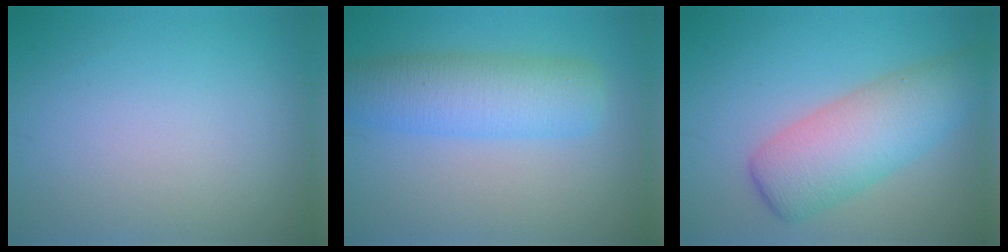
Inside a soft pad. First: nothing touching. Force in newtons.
{"total": 5.6, "press": 5.6, "slide": 0.1}
{"total": 6.3, "press": 6.3, "slide": 0.2}